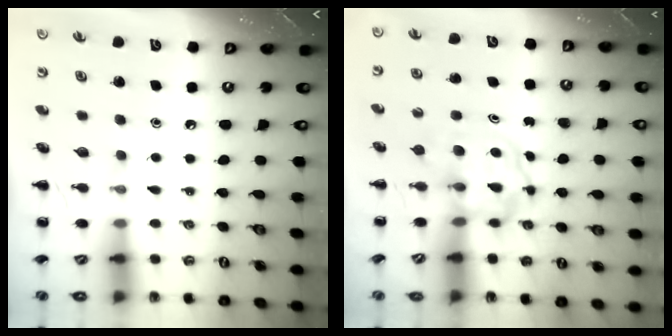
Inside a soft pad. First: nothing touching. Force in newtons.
{"total": 3.6, "press": 3.6, "slide": 0.4}